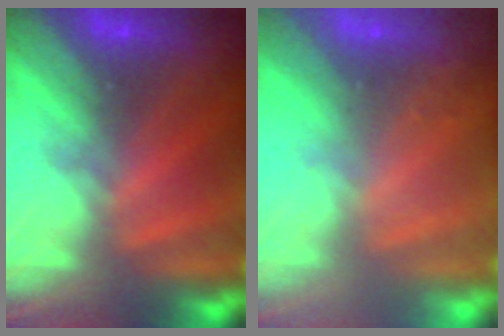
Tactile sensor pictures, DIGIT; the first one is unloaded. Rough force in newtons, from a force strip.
{"total": 2.3}